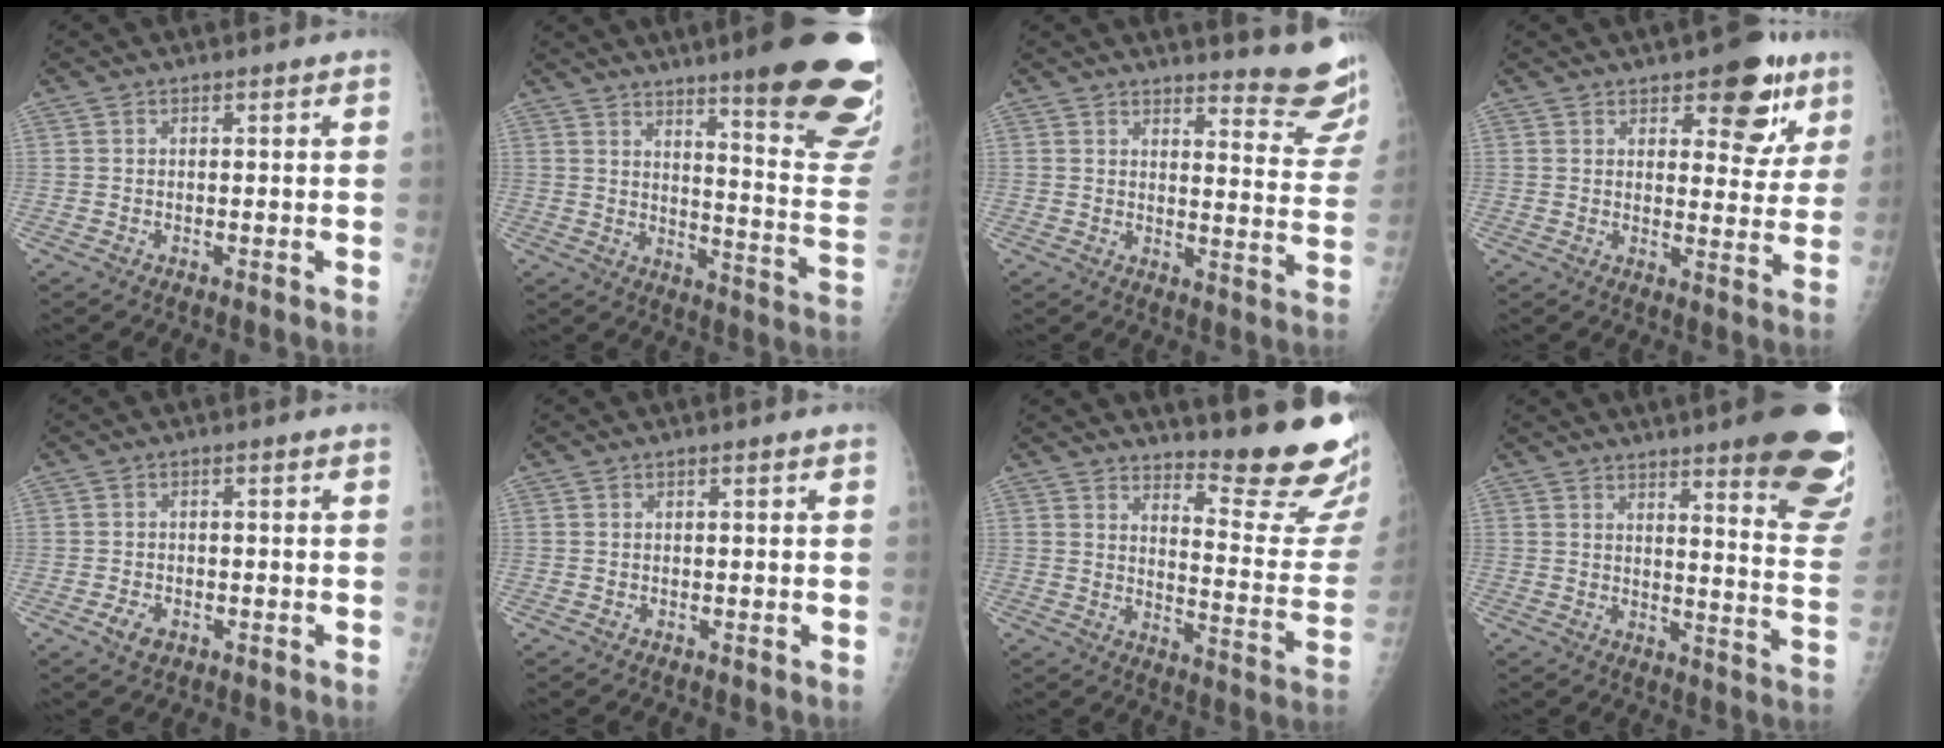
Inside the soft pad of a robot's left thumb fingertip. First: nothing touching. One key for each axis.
{"total": 23.9, "fx": 16.2, "fy": 3.2, "fz": 17.4, "tx": -0.189, "ty": -0.103, "tz": 0.211}
{"total": 12.6, "fx": 11.9, "fy": 0.9, "fz": 3.8, "tx": -0.025, "ty": -0.145, "tz": 0.126}
{"total": 11.4, "fx": 6.5, "fy": 5.3, "fz": 7.7, "tx": -0.051, "ty": -0.028, "tz": 0.083}
{"total": 3.0, "fx": -1.4, "fy": 1.9, "fz": 1.8, "tx": -0.030, "ty": 0.005, "tz": -0.022}
{"total": 0.0}
{"total": 17.7, "fx": 14.5, "fy": 2.2, "fz": 9.8, "tx": -0.107, "ty": -0.166, "tz": 0.188}
{"total": 20.5, "fx": 13.3, "fy": 3.5, "fz": 15.1, "tx": -0.164, "ty": -0.079, "tz": 0.160}